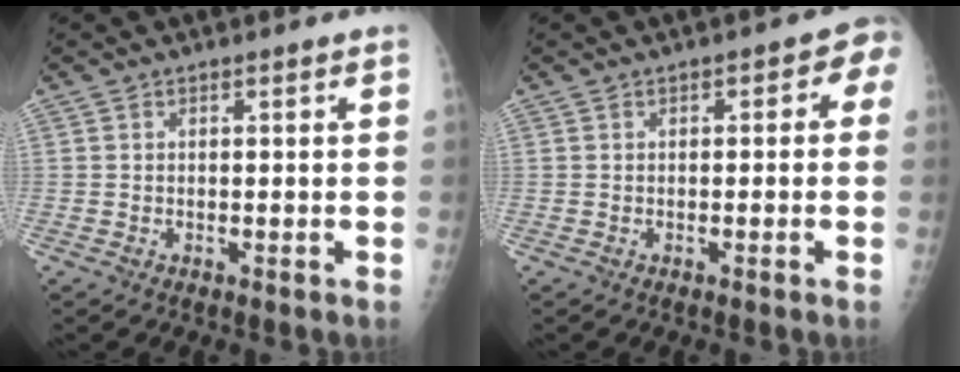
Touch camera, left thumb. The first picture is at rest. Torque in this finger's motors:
{"motor_torque": [-0.18, 0.17, -0.22, 0.01, 0.05]}